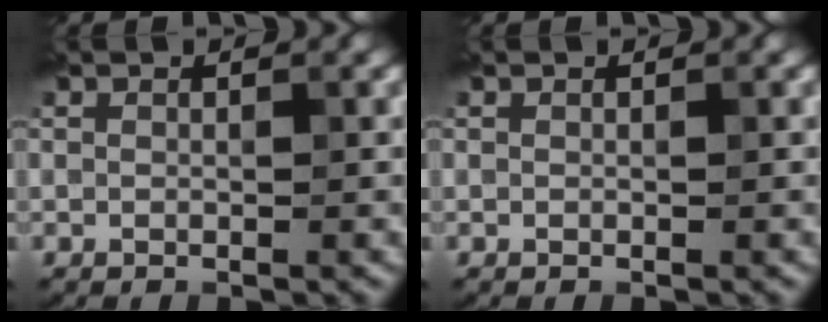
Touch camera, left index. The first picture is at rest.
{"total": 0.0}